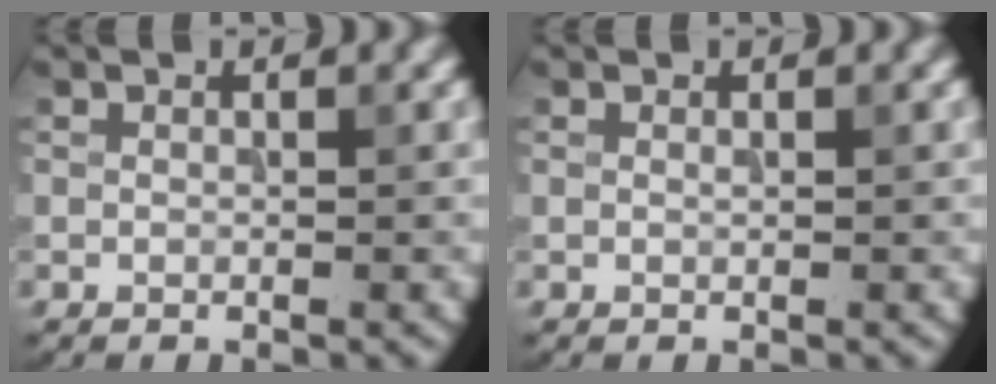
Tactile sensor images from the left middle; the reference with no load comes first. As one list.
[{"total": 0.0}]